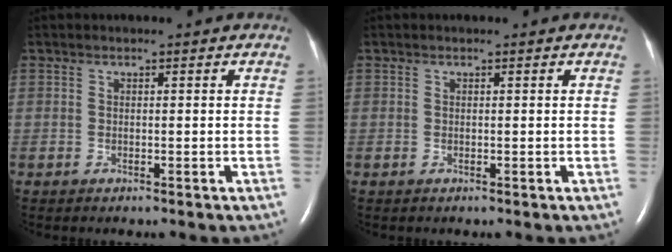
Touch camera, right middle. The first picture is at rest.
{"total": 0.0}